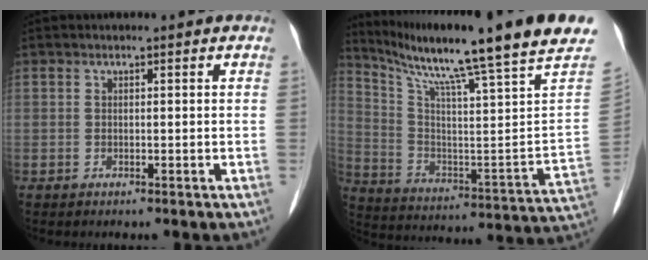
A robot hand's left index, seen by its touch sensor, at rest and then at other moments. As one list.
[{"total": 25.6, "force": [19.5, -0.8, 16.6], "torque": [-0.276, -0.050, 0.283]}]